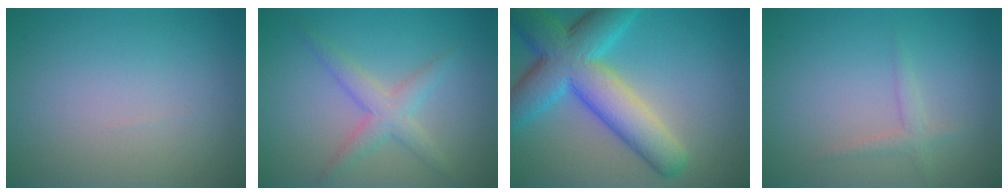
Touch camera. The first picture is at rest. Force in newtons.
{"total": 2.9, "press": 2.9, "slide": 0.1}
{"total": 9.8, "press": 9.8, "slide": 0.4}
{"total": 1.4, "press": 1.4, "slide": 0.0}